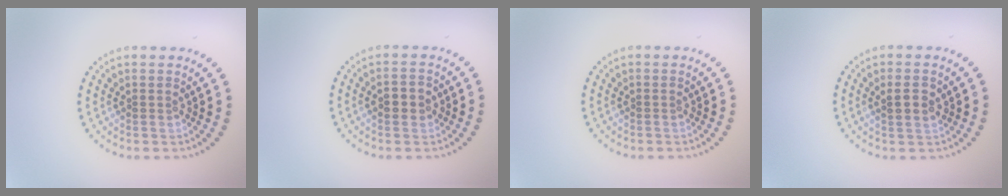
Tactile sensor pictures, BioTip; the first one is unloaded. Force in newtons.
{"total": 1.7, "press": 1.7, "slide": 0.1}
{"total": 0.0}
{"total": 1.6, "press": 1.5, "slide": 0.5}